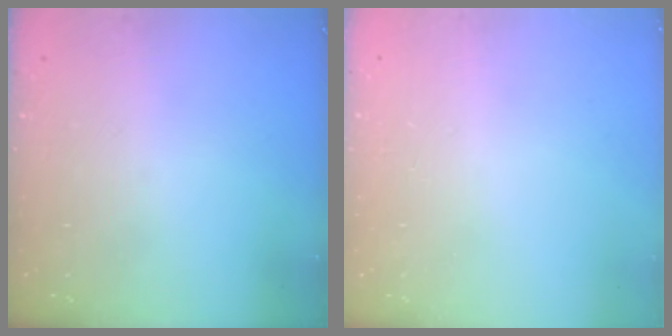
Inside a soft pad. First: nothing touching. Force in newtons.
{"total": 2.6, "press": 2.6, "slide": 0.2}